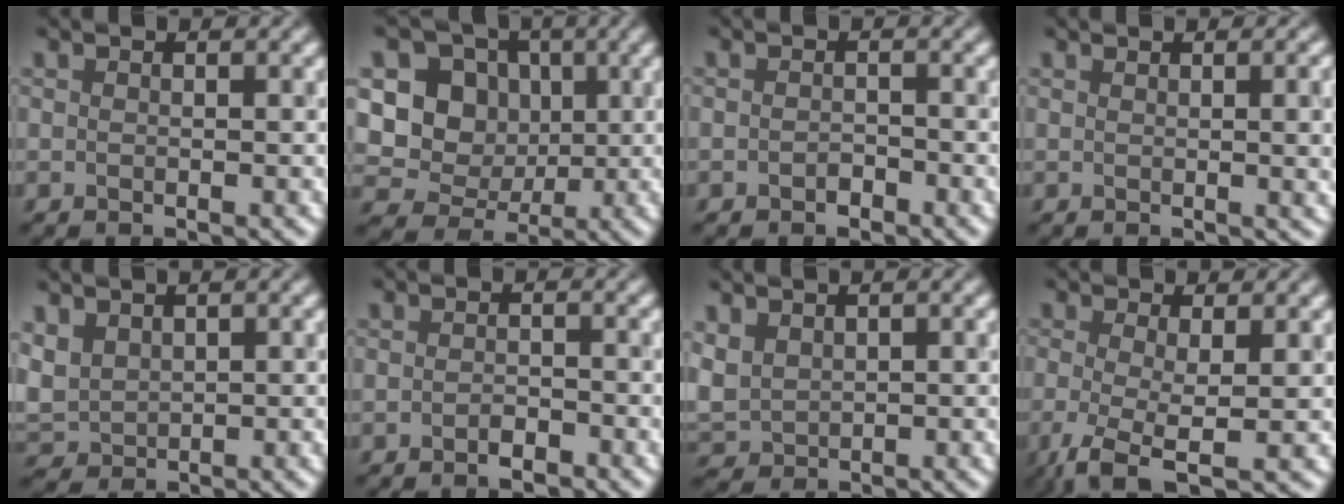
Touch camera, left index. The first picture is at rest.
{"total": 7.3, "force": [1.9, 6.6, 2.6], "torque": [-0.049, 0.016, 0.028]}
{"total": 0.7, "force": [-0.6, 0.3, 0.2], "torque": [-0.005, 0.006, -0.012]}
{"total": 4.5, "force": [0.5, 1.8, 4.1], "torque": [-0.023, 0.016, 0.005]}
{"total": 2.3, "force": [1.5, 1.7, 0.6], "torque": [-0.026, 0.004, 0.037]}
{"total": 1.1, "force": [-0.9, 0.3, 0.6], "torque": [-0.010, 0.005, -0.017]}
{"total": 2.0, "force": [1.3, 1.5, 0.4], "torque": [-0.020, 0.004, 0.032]}
{"total": 4.2, "force": [-1.7, 1.3, 3.6], "torque": [-0.083, -0.006, -0.039]}